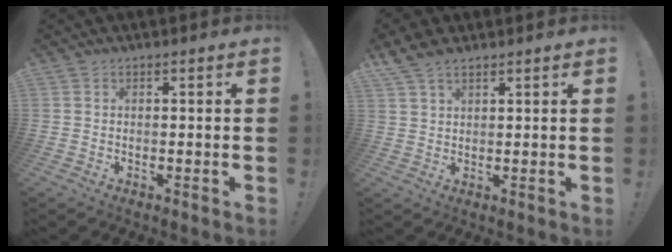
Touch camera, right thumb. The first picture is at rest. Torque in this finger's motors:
{"motor_torque": [0.05, 0.08, 0.39, 0.24, 0.02]}